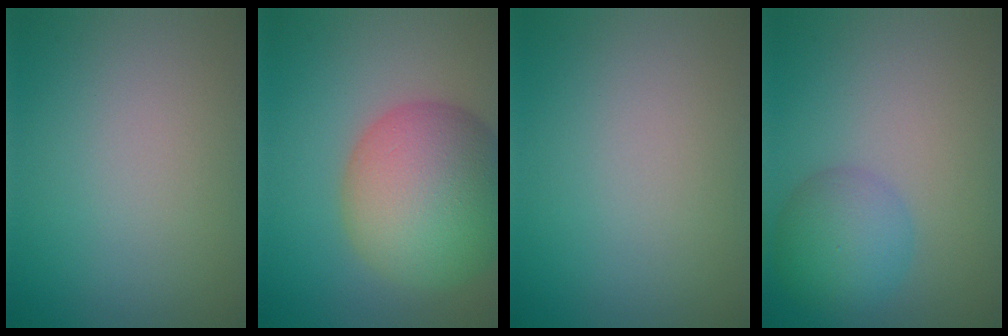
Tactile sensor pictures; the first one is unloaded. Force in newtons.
{"total": 11.4, "press": 11.4, "slide": 0.8}
{"total": 0.0}
{"total": 4.4, "press": 4.4, "slide": 0.2}